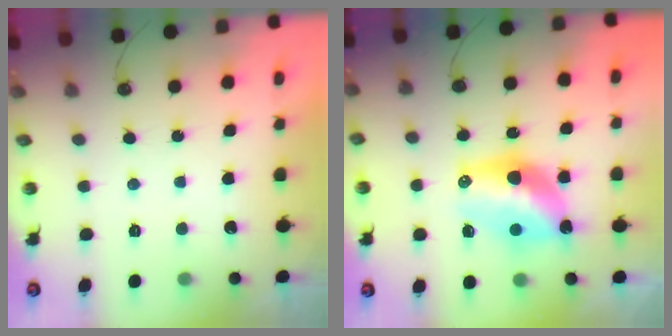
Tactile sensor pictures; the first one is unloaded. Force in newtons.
{"total": 12.5, "press": 12.5, "slide": 1.0}